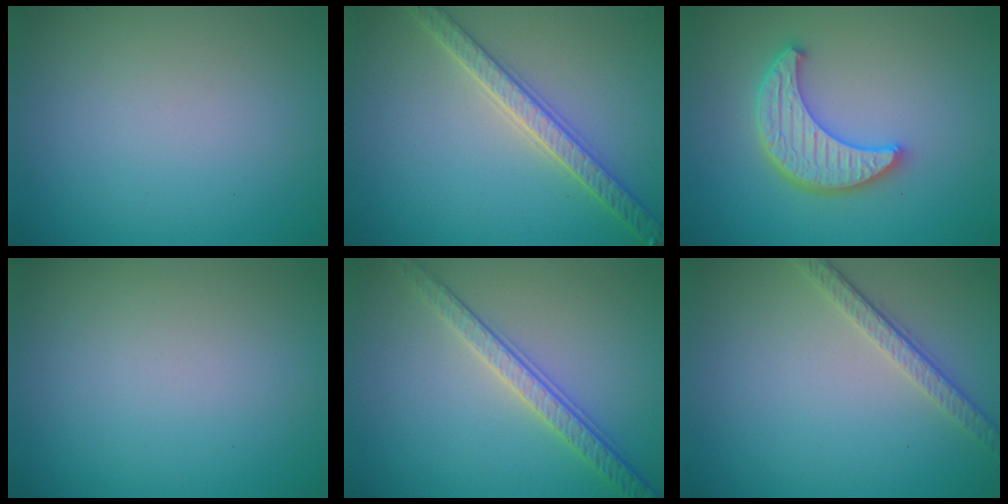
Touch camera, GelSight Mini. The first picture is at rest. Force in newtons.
{"total": 3.6, "press": 3.6, "slide": 0.8}
{"total": 4.6, "press": 4.0, "slide": 2.4}
{"total": 0.0}
{"total": 3.6, "press": 3.2, "slide": 1.7}
{"total": 3.1, "press": 2.3, "slide": 2.1}